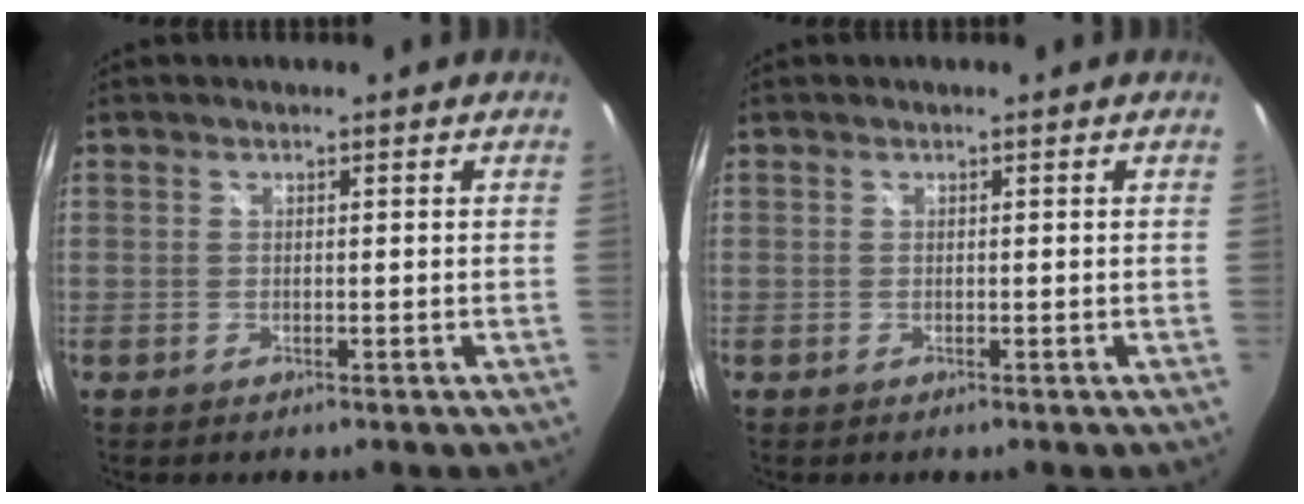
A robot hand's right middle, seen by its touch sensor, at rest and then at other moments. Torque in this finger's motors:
{"motor_torque": [0.00, 0.00, 0.00, 0.00]}